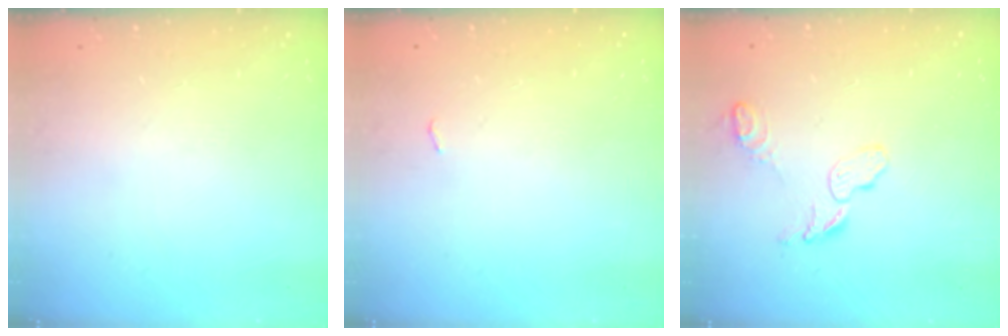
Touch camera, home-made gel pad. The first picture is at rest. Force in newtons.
{"total": 2.7, "press": 2.3, "slide": 1.4}
{"total": 8.1, "press": 8.0, "slide": 0.5}